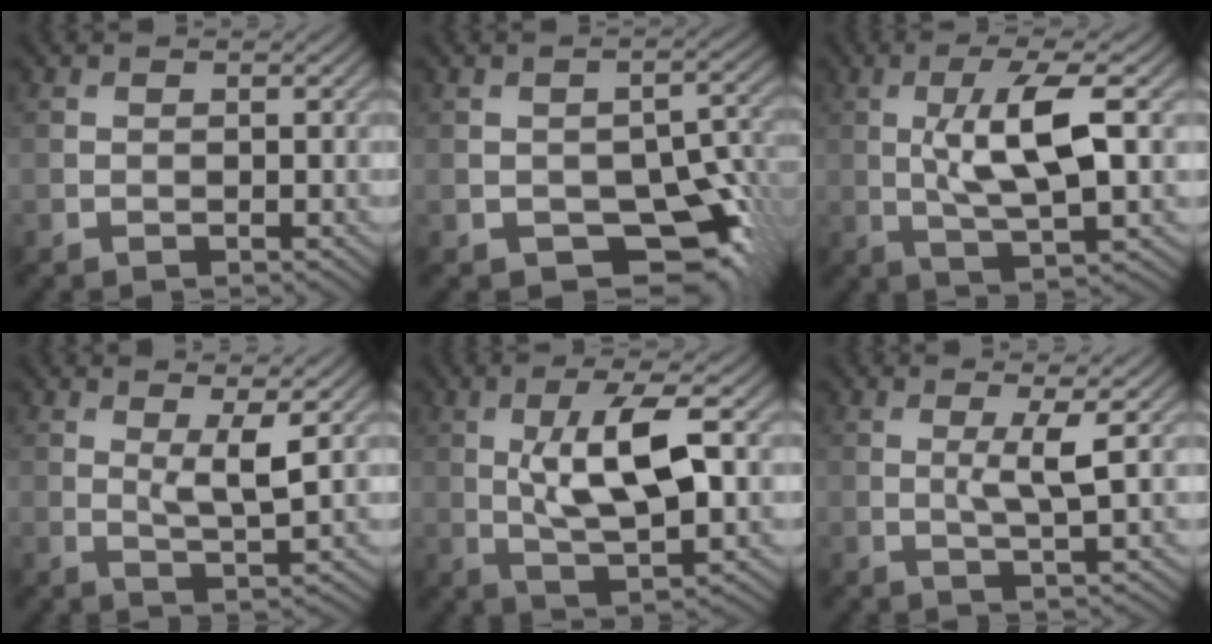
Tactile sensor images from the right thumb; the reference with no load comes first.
{"total": 9.9, "force": [-4.5, 5.6, 6.8], "torque": [-0.099, -0.019, -0.068]}
{"total": 9.4, "force": [1.0, 2.4, 9.0], "torque": [-0.166, 0.006, 0.018]}
{"total": 3.9, "force": [1.1, 0.5, 3.7], "torque": [-0.078, -0.002, 0.025]}
{"total": 10.3, "force": [1.4, 3.2, 9.8], "torque": [-0.177, 0.005, 0.024]}
{"total": 3.7, "force": [0.6, 0.2, 3.6], "torque": [-0.073, 0.004, 0.014]}